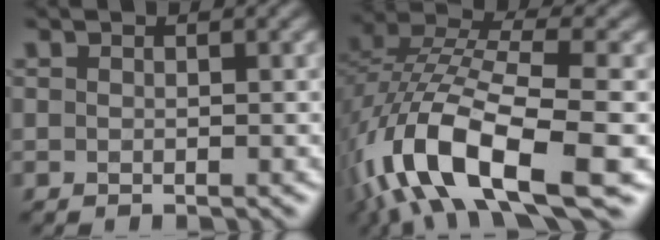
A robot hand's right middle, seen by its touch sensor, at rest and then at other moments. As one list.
[{"total": 13.1, "force": [-5.8, 4.6, 10.8], "torque": [-0.210, 0.007, -0.108]}]